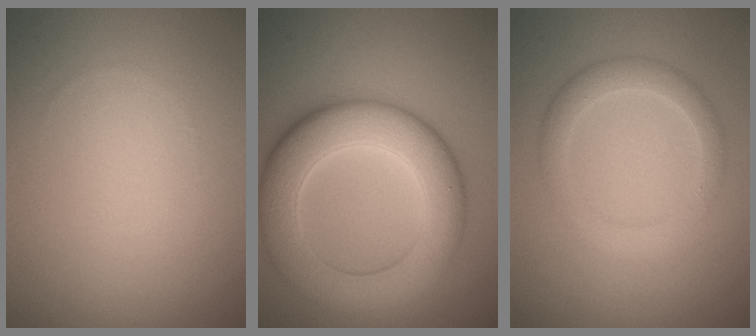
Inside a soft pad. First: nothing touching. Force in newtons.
{"total": 8.8, "press": 8.8, "slide": 0.1}
{"total": 2.6, "press": 2.6, "slide": 0.1}